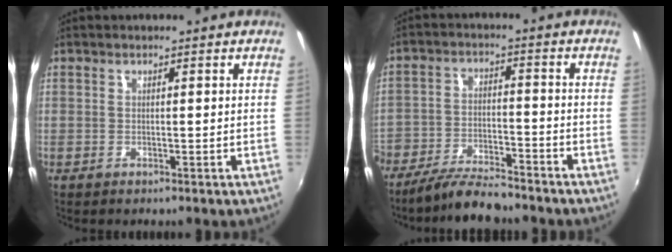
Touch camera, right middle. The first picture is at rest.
{"total": 9.9, "force": [-8.5, 2.4, 4.5], "torque": [-0.106, -0.010, -0.151]}